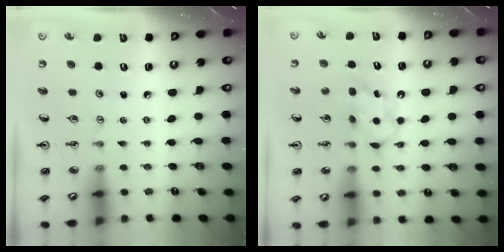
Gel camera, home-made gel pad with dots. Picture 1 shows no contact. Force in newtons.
{"total": 6.9, "press": 6.8, "slide": 0.4}